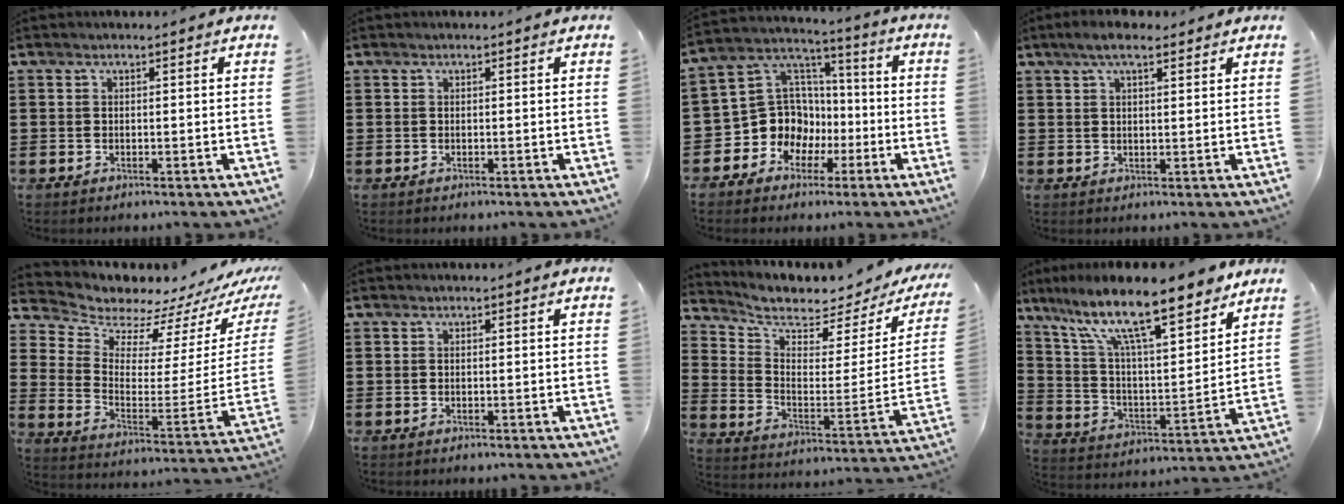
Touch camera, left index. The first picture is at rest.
{"total": 0.0}
{"total": 11.0, "force": [-3.2, 10.0, 3.2], "torque": [-0.109, 0.001, -0.054]}
{"total": 4.3, "force": [2.8, 1.4, 3.0], "torque": [-0.064, 0.007, 0.051]}
{"total": 6.7, "force": [6.6, 1.4, -0.5], "torque": [-0.025, -0.081, 0.111]}
{"total": 0.0}
{"total": 4.3, "force": [3.8, 1.1, 1.7], "torque": [-0.060, -0.044, 0.059]}
{"total": 14.8, "force": [10.8, 3.2, 9.6], "torque": [-0.209, -0.049, 0.184]}